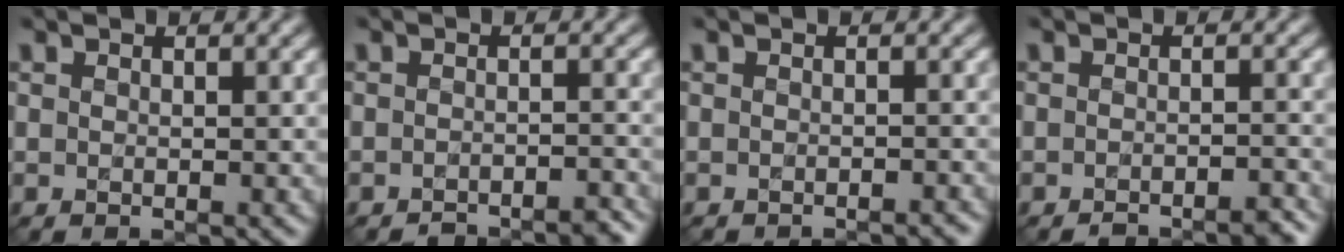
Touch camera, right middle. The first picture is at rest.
{"total": 2.6, "force": [-2.5, 0.4, 0.6], "torque": [-0.004, 0.005, -0.034]}
{"total": 1.9, "force": [-1.8, 0.2, 0.3], "torque": [0.007, 0.002, -0.019]}
{"total": 2.6, "force": [-2.3, 0.5, 1.0], "torque": [-0.007, 0.004, -0.034]}